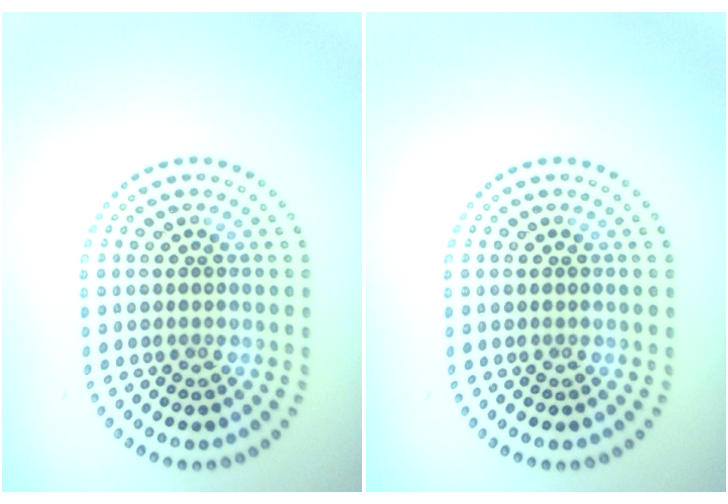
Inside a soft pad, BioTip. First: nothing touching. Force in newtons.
{"total": 0.0}